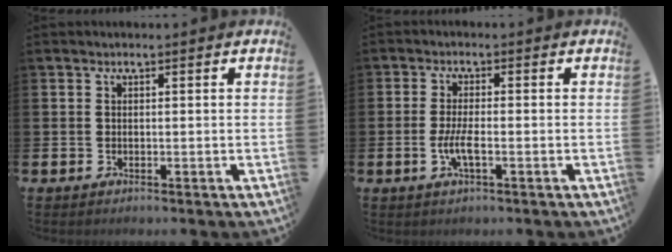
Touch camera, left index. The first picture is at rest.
{"total": 3.2, "force": [-0.9, 0.7, 3.0], "torque": [-0.064, 0.001, -0.019]}